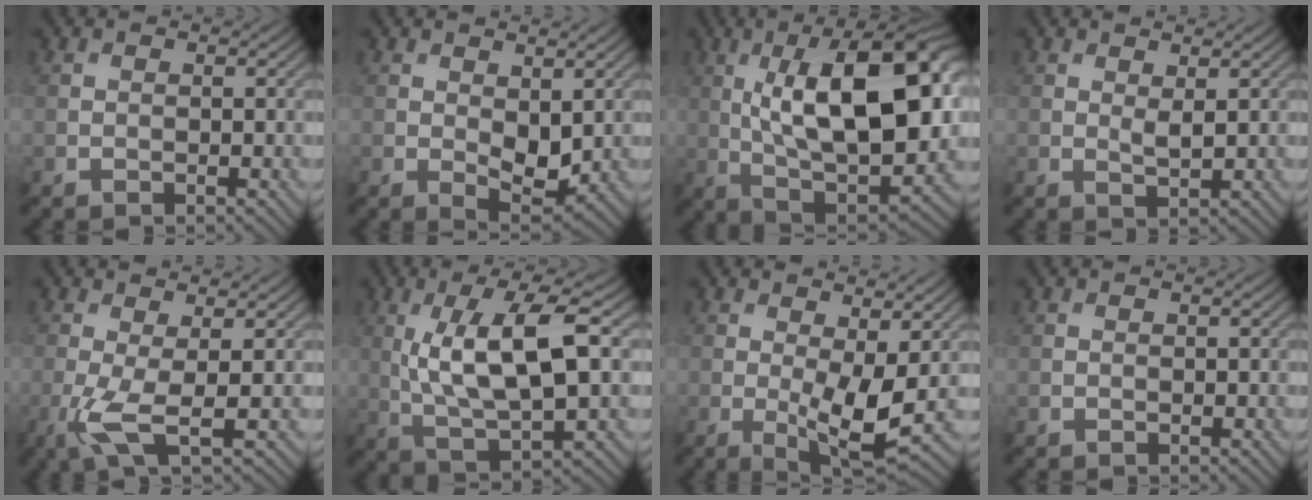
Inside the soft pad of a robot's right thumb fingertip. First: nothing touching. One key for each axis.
{"total": 4.2, "fx": 0.4, "fy": 2.2, "fz": 3.5, "tx": -0.064, "ty": -0.011, "tz": 0.013}
{"total": 18.8, "fx": 3.2, "fy": 7.5, "fz": 17.0, "tx": -0.266, "ty": 0.024, "tz": 0.051}
{"total": 1.4, "fx": 0.8, "fy": 0.3, "fz": 1.1, "tx": -0.027, "ty": -0.006, "tz": 0.016}
{"total": 4.2, "fx": -0.8, "fy": 0.8, "fz": 4.1, "tx": -0.101, "ty": -0.009, "tz": -0.018}
{"total": 11.4, "fx": 1.8, "fy": 3.7, "fz": 10.7, "tx": -0.201, "ty": 0.006, "tz": 0.035}
{"total": 6.5, "fx": -0.2, "fy": 1.9, "fz": 6.2, "tx": -0.116, "ty": -0.012, "tz": 0.000}
{"total": 0.0}